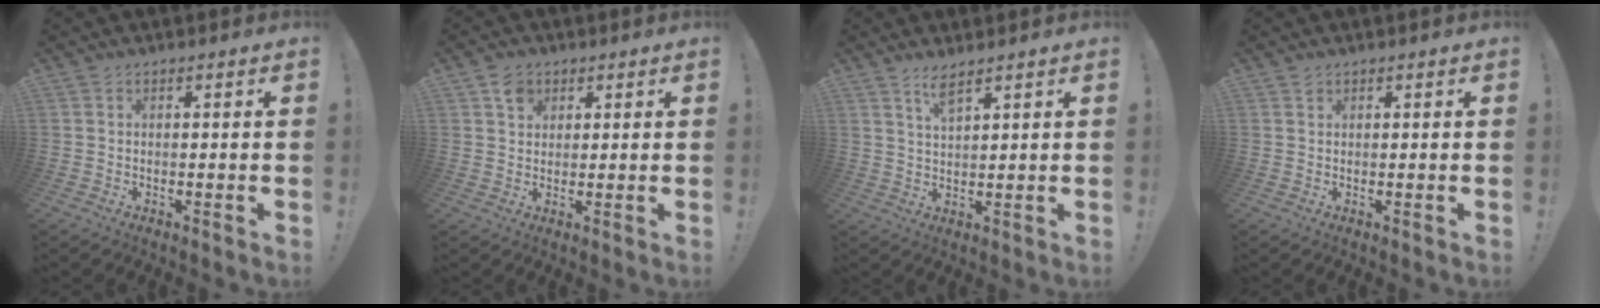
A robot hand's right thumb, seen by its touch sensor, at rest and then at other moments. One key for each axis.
{"total": 3.7, "fx": 1.9, "fy": 3.0, "fz": 1.1, "tx": -0.016, "ty": -0.003, "tz": 0.033}
{"total": 4.5, "fx": 3.4, "fy": 0.6, "fz": 2.9, "tx": -0.057, "ty": -0.017, "tz": 0.057}
{"total": 0.6, "fx": 0.6, "fy": 0.3, "fz": 0.1, "tx": -0.002, "ty": 0.000, "tz": 0.011}